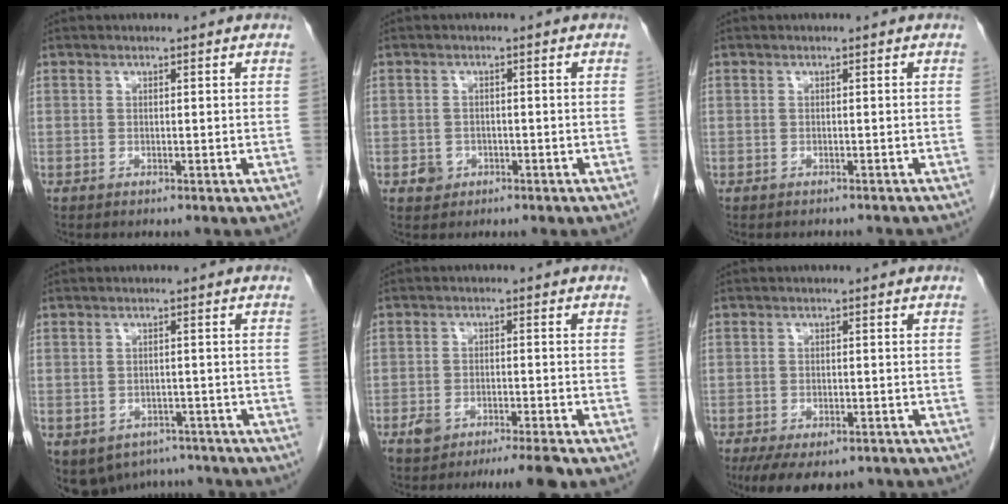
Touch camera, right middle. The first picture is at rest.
{"total": 2.2, "force": [-1.0, 1.9, 0.5], "torque": [-0.005, 0.007, -0.010]}
{"total": 2.9, "force": [-2.9, 0.5, 0.4], "torque": [-0.009, -0.007, -0.032]}
{"total": 10.8, "force": [-7.1, 7.7, 2.6], "torque": [-0.076, 0.011, -0.082]}
{"total": 5.7, "force": [-4.2, 0.7, 3.7], "torque": [-0.061, -0.003, -0.068]}
{"total": 9.8, "force": [-7.3, 4.2, 4.9], "torque": [-0.081, -0.009, -0.103]}